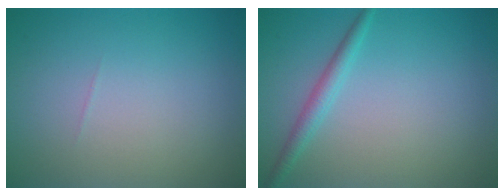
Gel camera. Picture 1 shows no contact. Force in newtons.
{"total": 1.8, "press": 1.8, "slide": 0.0}